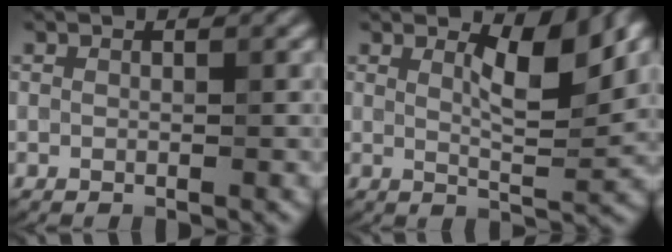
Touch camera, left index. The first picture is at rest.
{"total": 4.6, "force": [2.0, 1.0, 4.0], "torque": [-0.066, -0.004, 0.035]}